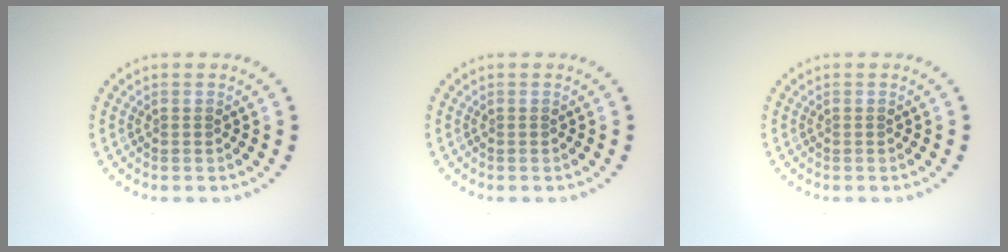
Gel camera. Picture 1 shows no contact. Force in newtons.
{"total": 0.0}
{"total": 0.0}